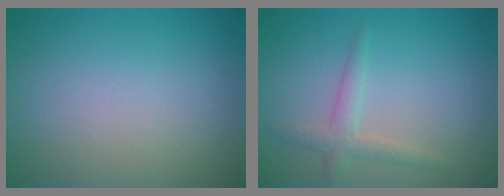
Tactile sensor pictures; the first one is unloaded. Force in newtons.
{"total": 2.1, "press": 2.0, "slide": 0.1}